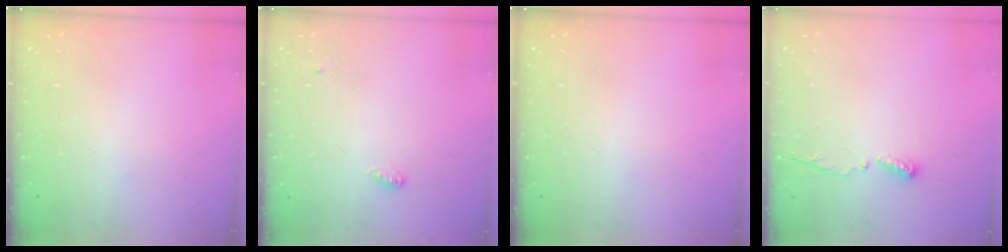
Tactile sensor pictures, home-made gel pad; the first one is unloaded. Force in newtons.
{"total": 3.6, "press": 3.5, "slide": 0.7}
{"total": 0.0}
{"total": 3.4, "press": 3.4, "slide": 0.4}